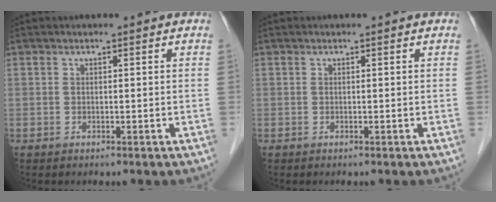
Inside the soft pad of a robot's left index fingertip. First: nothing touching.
{"total": 0.0}